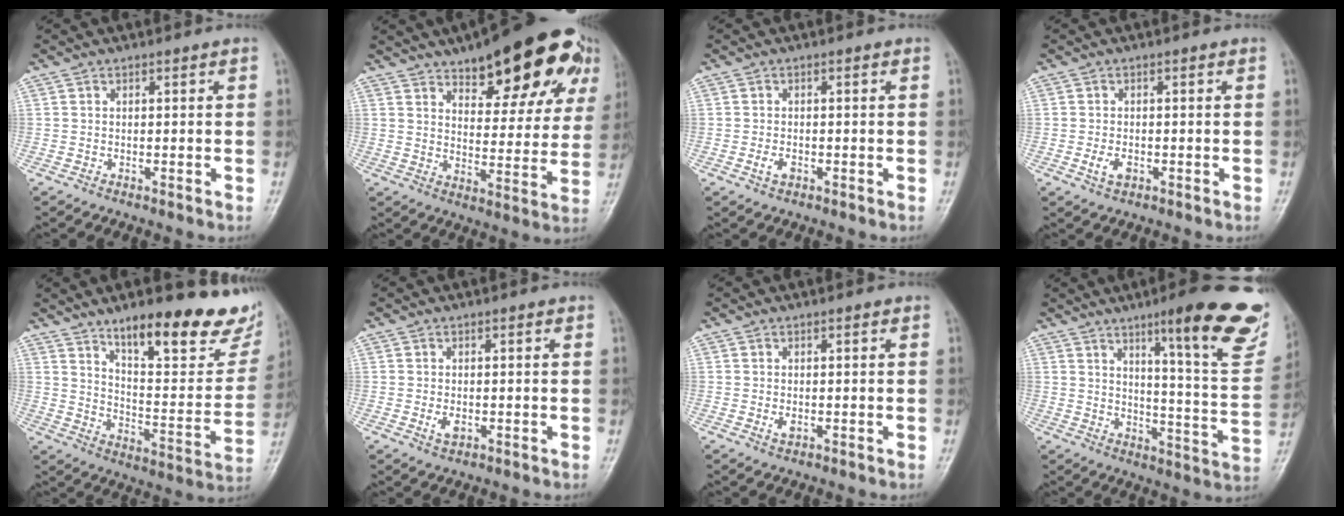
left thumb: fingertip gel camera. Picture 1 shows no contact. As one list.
[{"total": 21.2, "force": [13.0, 8.2, 14.6], "torque": [-0.152, -0.039, 0.180]}, {"total": 1.9, "force": [-0.7, 1.1, 1.3], "torque": [-0.026, 0.001, -0.015]}, {"total": 2.6, "force": [-0.8, 1.6, 1.9], "torque": [-0.037, -0.001, -0.015]}, {"total": 23.9, "force": [16.2, 7.5, 15.9], "torque": [-0.167, -0.089, 0.240]}, {"total": 2.2, "force": [-0.3, 1.3, 1.8], "torque": [-0.032, -0.005, -0.005]}, {"total": 1.7, "force": [0.0, 1.0, 1.4], "torque": [-0.019, -0.003, 0.001]}, {"total": 22.7, "force": [13.5, 4.1, 17.8], "torque": [-0.203, -0.068, 0.182]}]